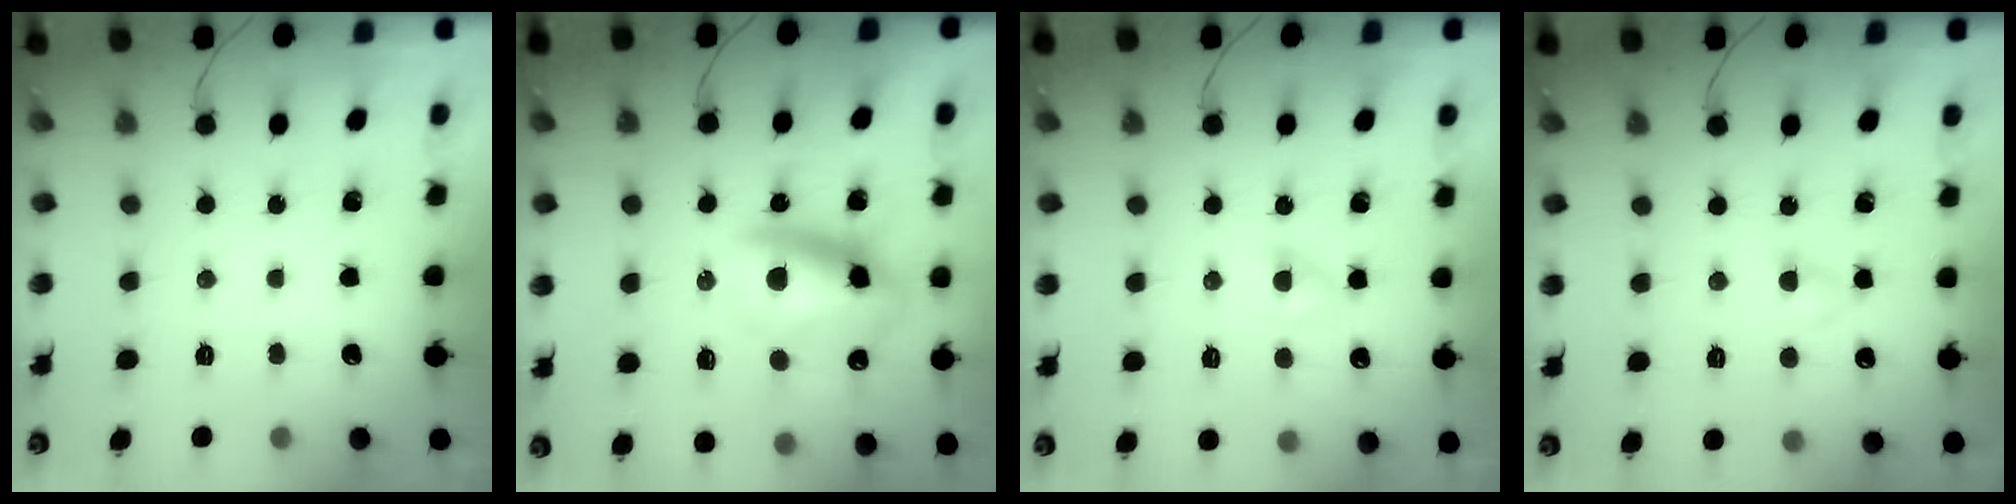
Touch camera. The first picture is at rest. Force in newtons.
{"total": 14.4, "press": 14.0, "slide": 3.4}
{"total": 1.4, "press": 1.1, "slide": 0.8}
{"total": 2.9, "press": 2.8, "slide": 0.9}